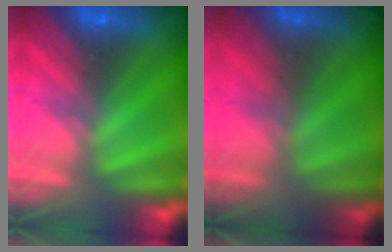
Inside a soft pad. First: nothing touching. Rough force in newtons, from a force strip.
{"total": 10.7}